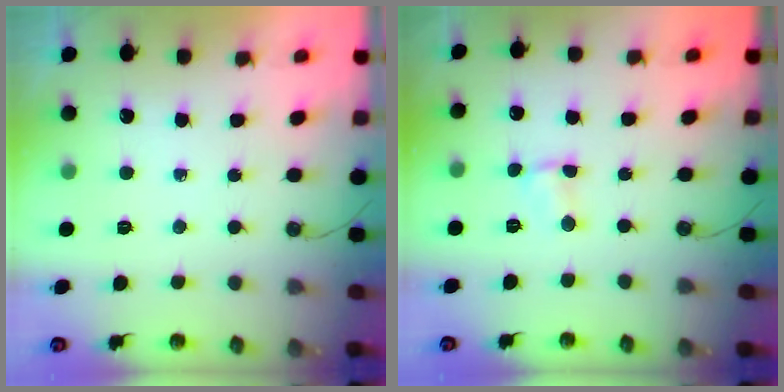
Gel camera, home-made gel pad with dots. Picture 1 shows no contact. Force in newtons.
{"total": 1.5, "press": 1.5, "slide": 0.2}